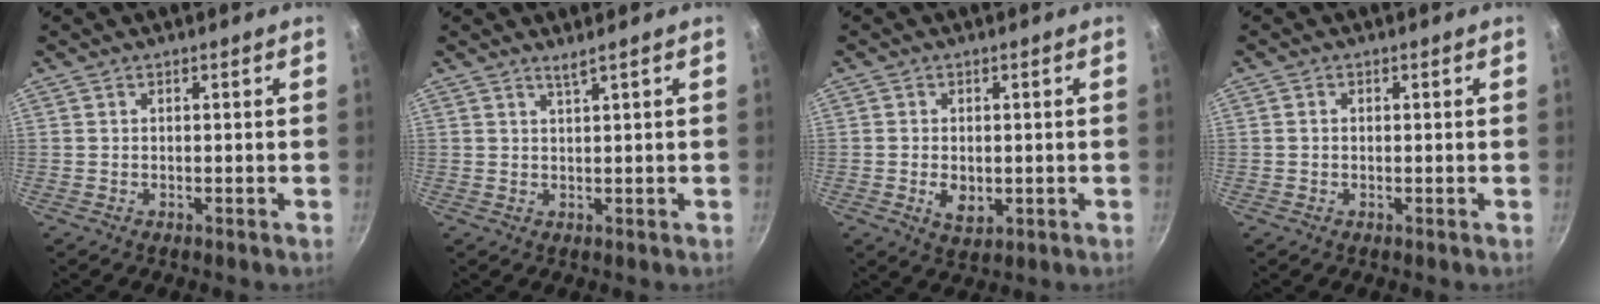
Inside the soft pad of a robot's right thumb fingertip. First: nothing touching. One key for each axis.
{"total": 1.5, "fx": 1.0, "fy": -0.4, "fz": 1.0, "tx": -0.019, "ty": -0.011, "tz": 0.021}
{"total": 4.4, "fx": -0.7, "fy": 2.9, "fz": 3.2, "tx": -0.051, "ty": -0.005, "tz": -0.006}
{"total": 0.9, "fx": 0.0, "fy": 0.8, "fz": 0.4, "tx": -0.007, "ty": 0.005, "tz": -0.001}